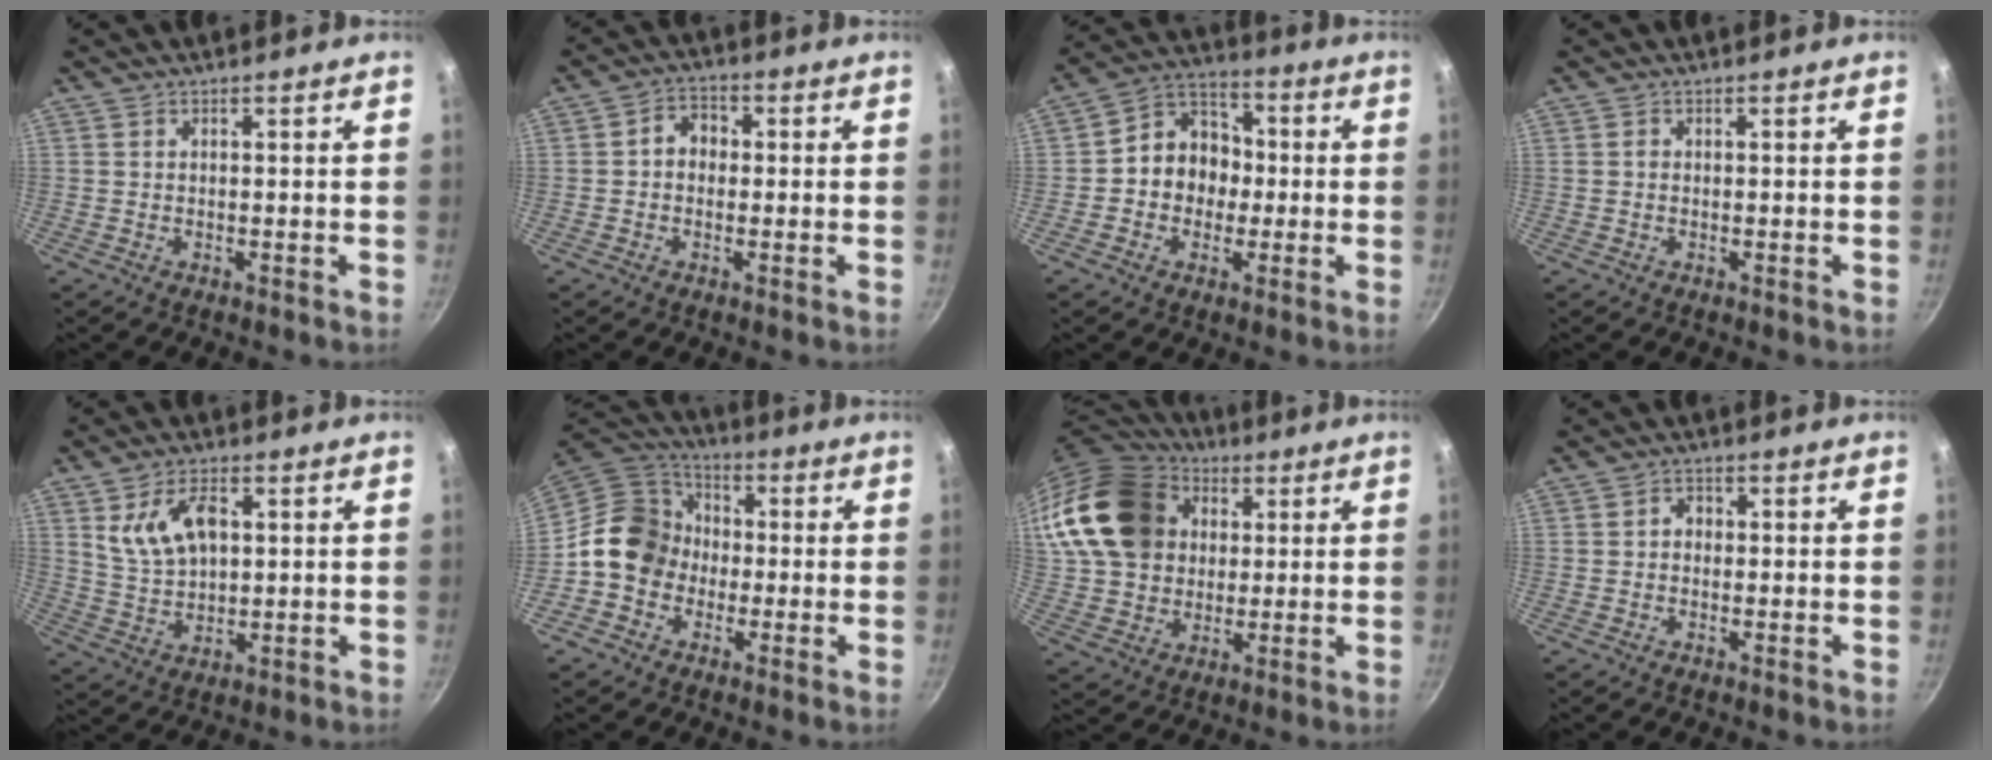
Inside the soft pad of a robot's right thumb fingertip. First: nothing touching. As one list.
[{"total": 4.7, "force": [0.1, 3.8, 2.7], "torque": [-0.016, 0.013, -0.007]}, {"total": 10.9, "force": [-0.7, 9.4, 5.5], "torque": [-0.038, 0.034, -0.031]}, {"total": 0.6, "force": [0.0, 0.5, 0.3], "torque": [-0.002, 0.004, 0.000]}, {"total": 9.8, "force": [3.1, 5.7, 7.3], "torque": [-0.123, -0.011, 0.065]}, {"total": 12.6, "force": [-1.4, 11.0, 6.0], "torque": [-0.059, 0.038, -0.046]}, {"total": 21.1, "force": [5.2, 16.7, 11.8], "torque": [-0.206, 0.021, 0.099]}, {"total": 2.2, "force": [-0.1, 1.8, 1.2], "torque": [-0.008, 0.009, -0.004]}]